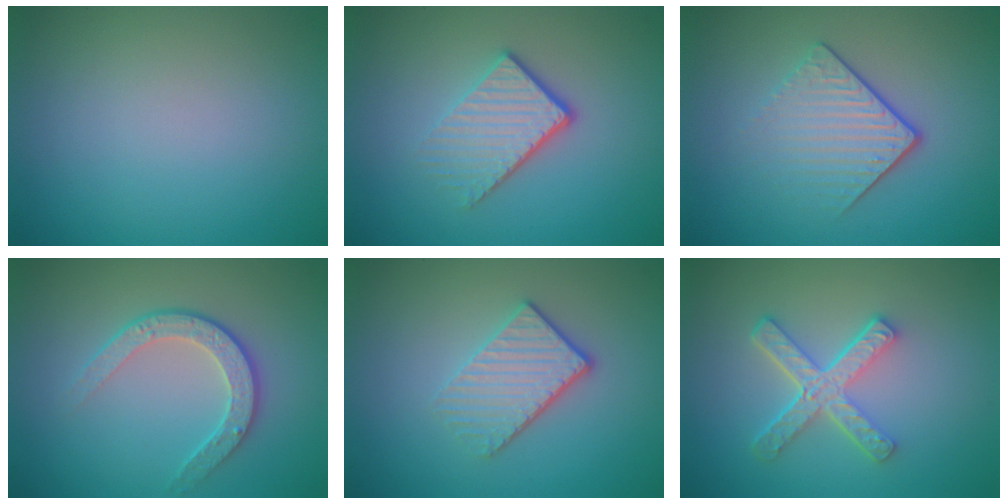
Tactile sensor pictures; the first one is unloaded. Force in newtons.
{"total": 3.9, "press": 2.8, "slide": 2.8}
{"total": 4.2, "press": 2.9, "slide": 3.1}
{"total": 3.5, "press": 2.9, "slide": 2.0}
{"total": 3.8, "press": 3.1, "slide": 2.1}
{"total": 4.8, "press": 3.3, "slide": 3.4}